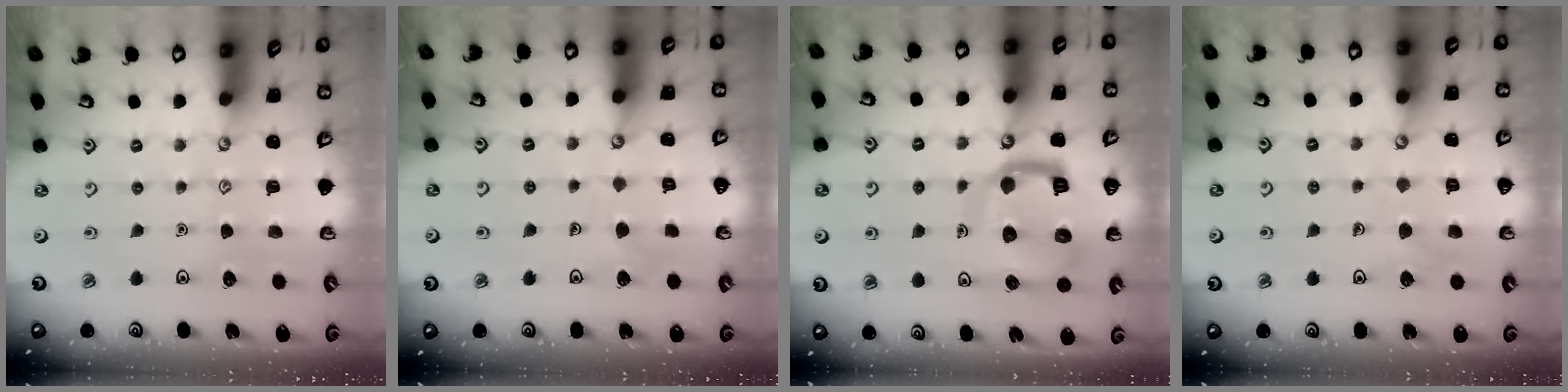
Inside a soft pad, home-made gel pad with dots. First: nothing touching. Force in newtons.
{"total": 5.0, "press": 4.9, "slide": 0.4}
{"total": 13.2, "press": 13.1, "slide": 1.7}
{"total": 5.6, "press": 5.6, "slide": 0.2}